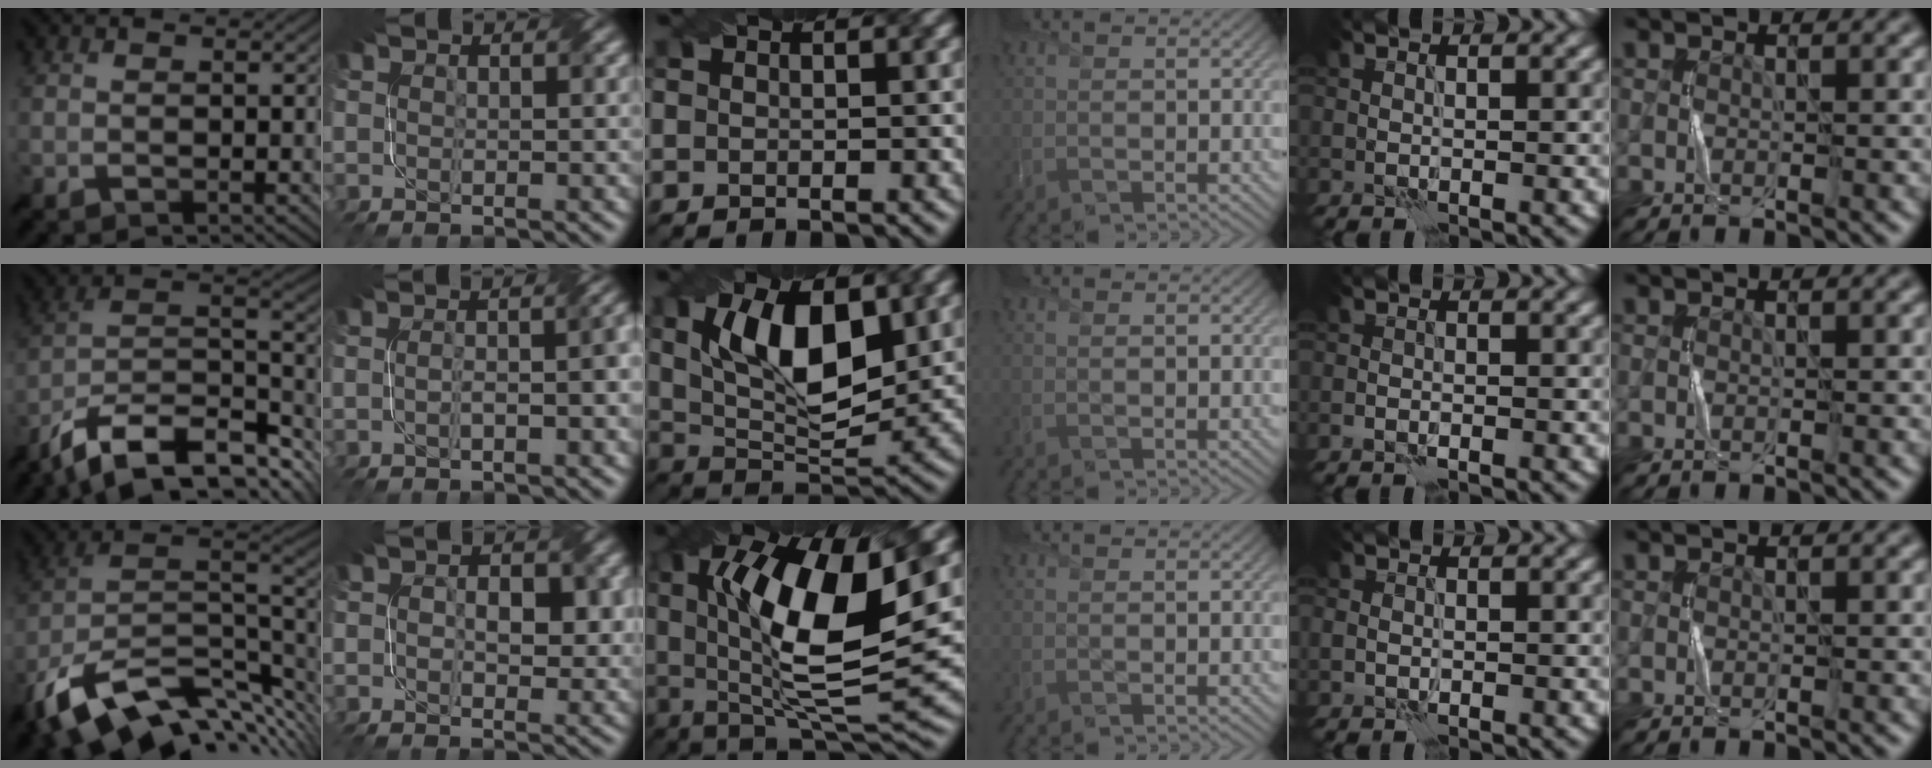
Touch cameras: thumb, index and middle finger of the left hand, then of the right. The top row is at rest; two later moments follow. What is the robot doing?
{"motion": "twist", "object": "screw"}